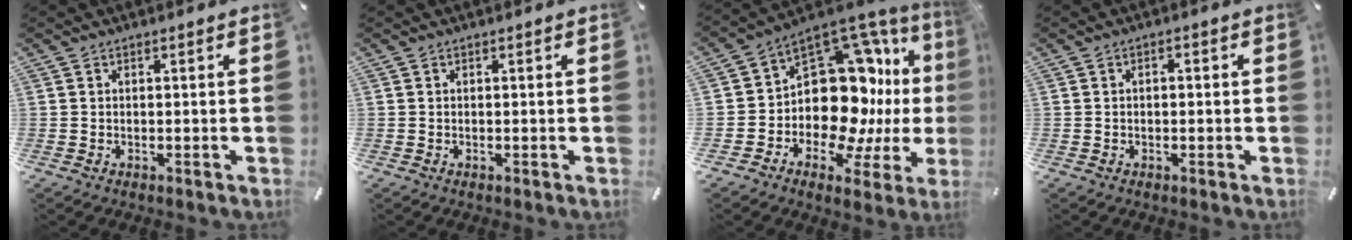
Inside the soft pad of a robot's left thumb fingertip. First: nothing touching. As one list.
[{"total": 0.0}, {"total": 20.0, "force": [1.2, 13.9, 14.3], "torque": [-0.228, -0.046, 0.038]}, {"total": 1.0, "force": [-0.3, 0.6, 0.8], "torque": [-0.015, 0.003, -0.008]}]